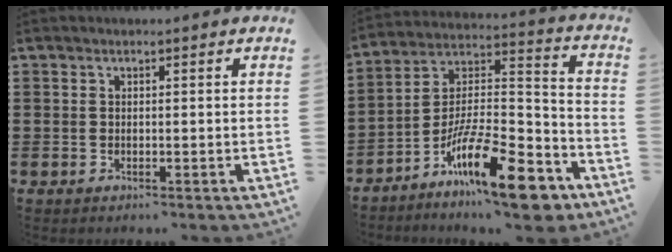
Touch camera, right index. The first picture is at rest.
{"total": 17.1, "force": [-11.4, 3.8, 12.2], "torque": [-0.206, 0.035, -0.196]}